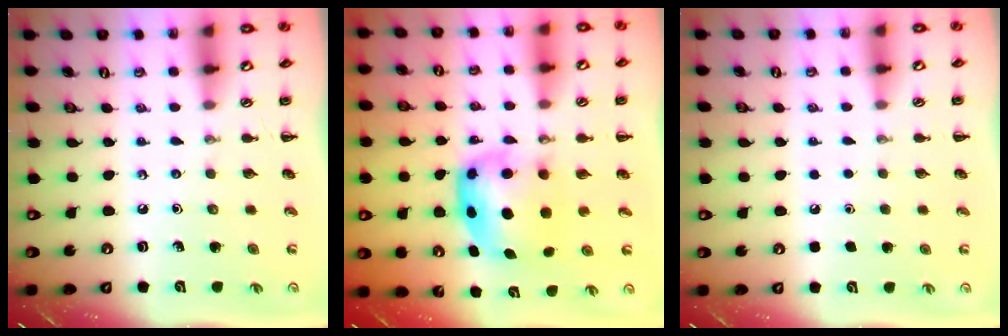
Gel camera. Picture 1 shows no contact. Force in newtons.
{"total": 6.3, "press": 6.2, "slide": 1.3}
{"total": 1.7, "press": 1.7, "slide": 0.1}